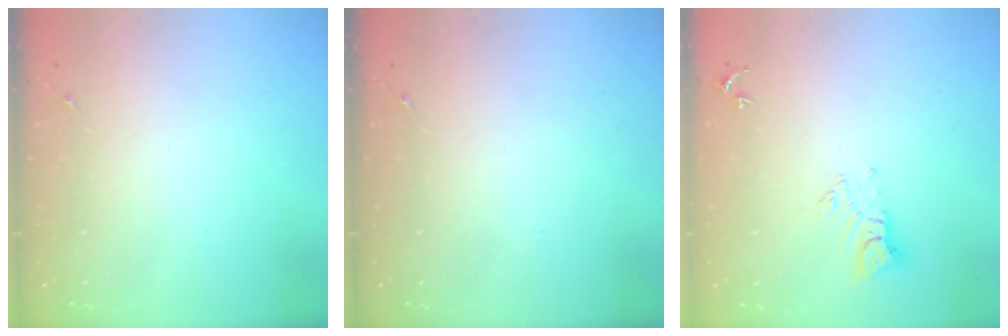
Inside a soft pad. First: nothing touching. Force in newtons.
{"total": 0.0}
{"total": 6.7, "press": 6.7, "slide": 0.6}